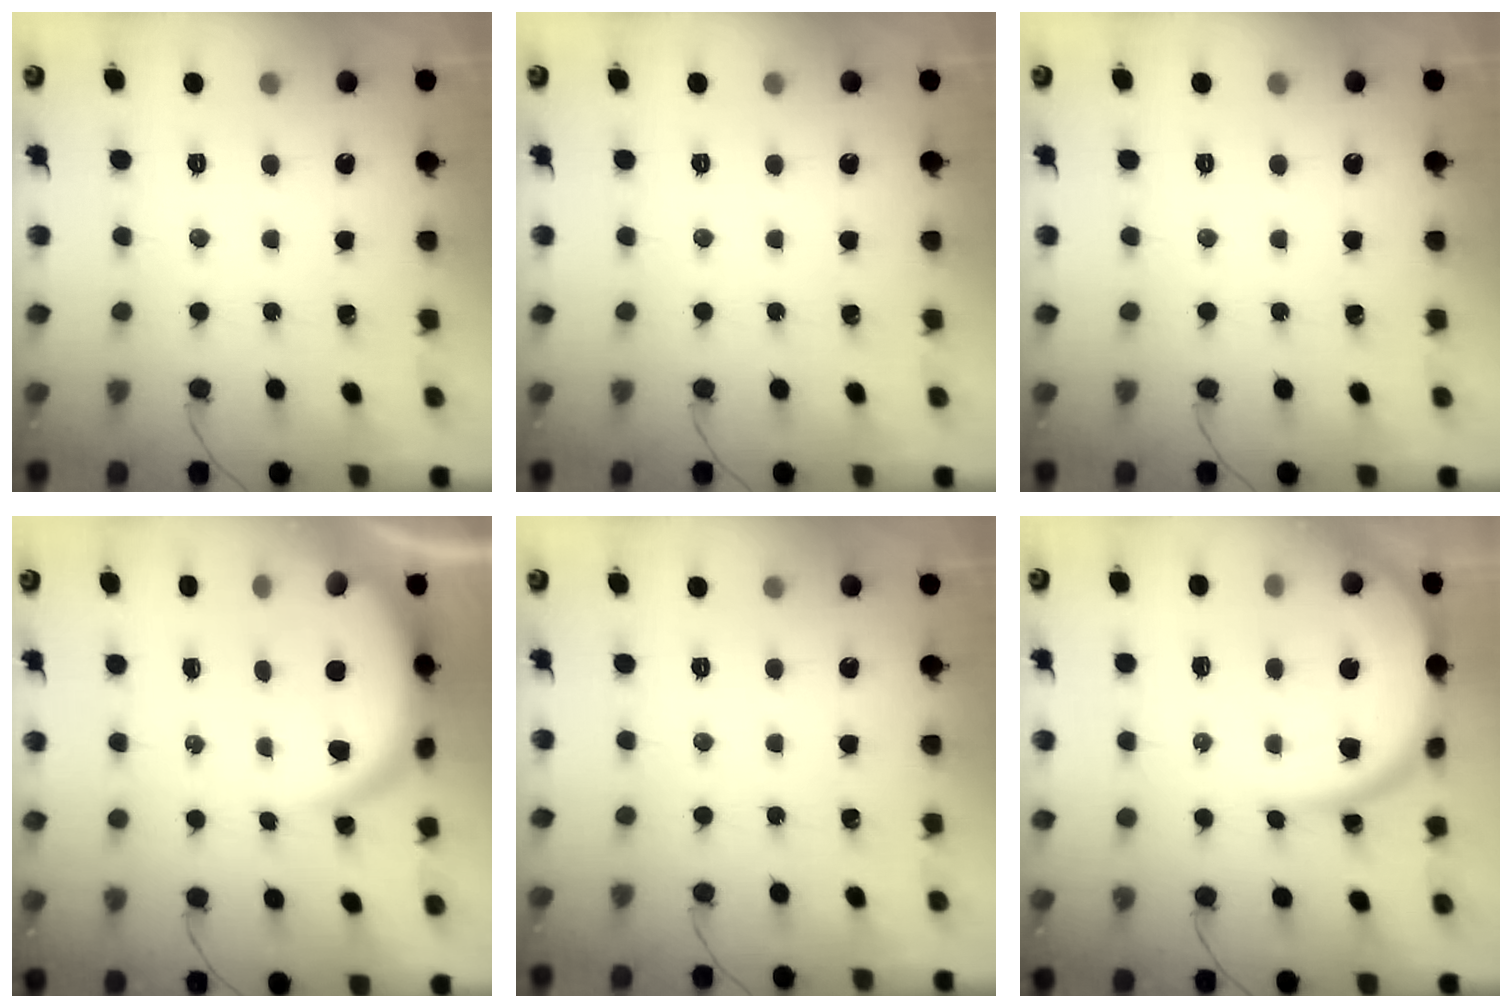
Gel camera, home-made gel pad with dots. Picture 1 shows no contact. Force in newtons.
{"total": 0.0}
{"total": 0.0}
{"total": 7.7, "press": 7.7, "slide": 0.6}
{"total": 0.0}
{"total": 11.1, "press": 11.0, "slide": 1.2}